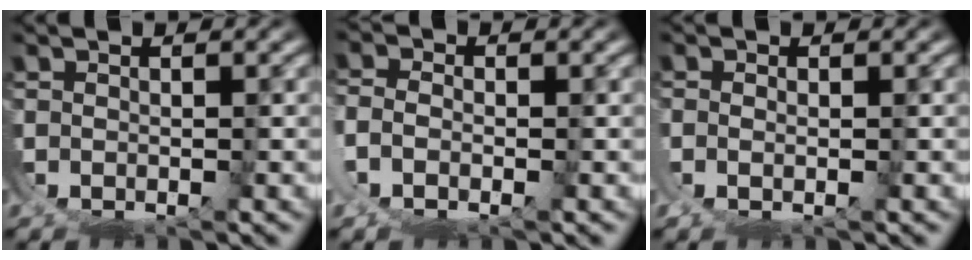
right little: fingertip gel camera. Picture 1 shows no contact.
{"total": 1.9, "force": [-0.6, 1.3, 1.2], "torque": [-0.035, -0.008, -0.008]}
{"total": 0.9, "force": [0.5, -0.3, 0.7], "torque": [-0.014, -0.004, 0.011]}